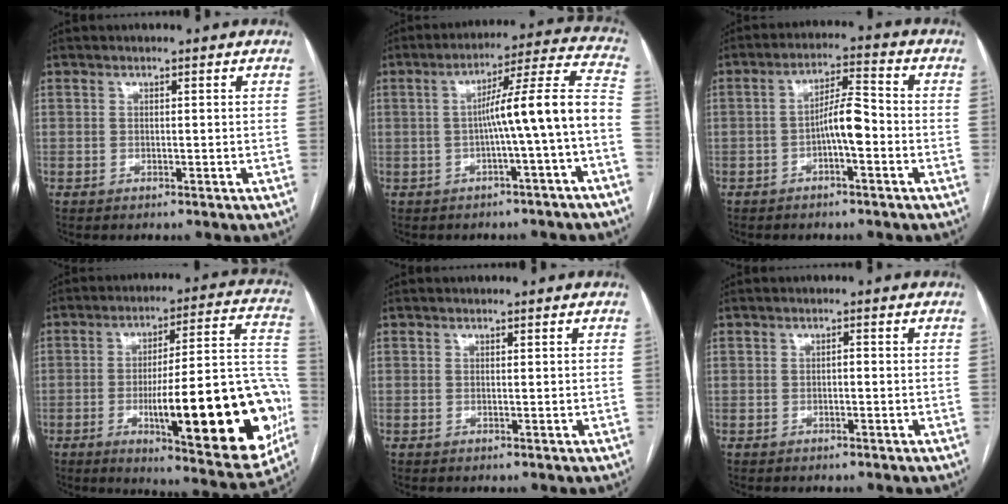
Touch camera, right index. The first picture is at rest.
{"total": 11.5, "force": [-2.5, -1.1, 11.1], "torque": [-0.154, 0.033, -0.037]}
{"total": 5.8, "force": [-1.6, 1.2, 5.4], "torque": [-0.094, 0.017, -0.028]}
{"total": 26.2, "force": [-6.8, 4.6, 24.8], "torque": [-0.275, 0.010, -0.082]}
{"total": 0.0}
{"total": 0.6, "force": [-0.2, 0.2, 0.5], "torque": [-0.008, 0.003, -0.005]}